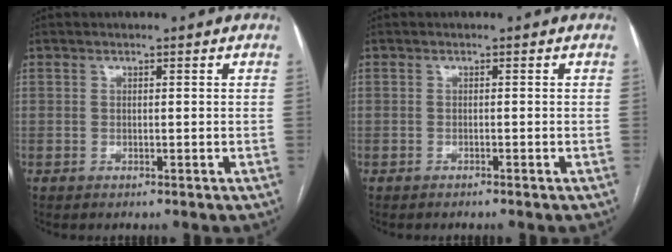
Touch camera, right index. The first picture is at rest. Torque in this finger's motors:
{"motor_torque": [-0.01, -0.01, -0.01, 0.01]}